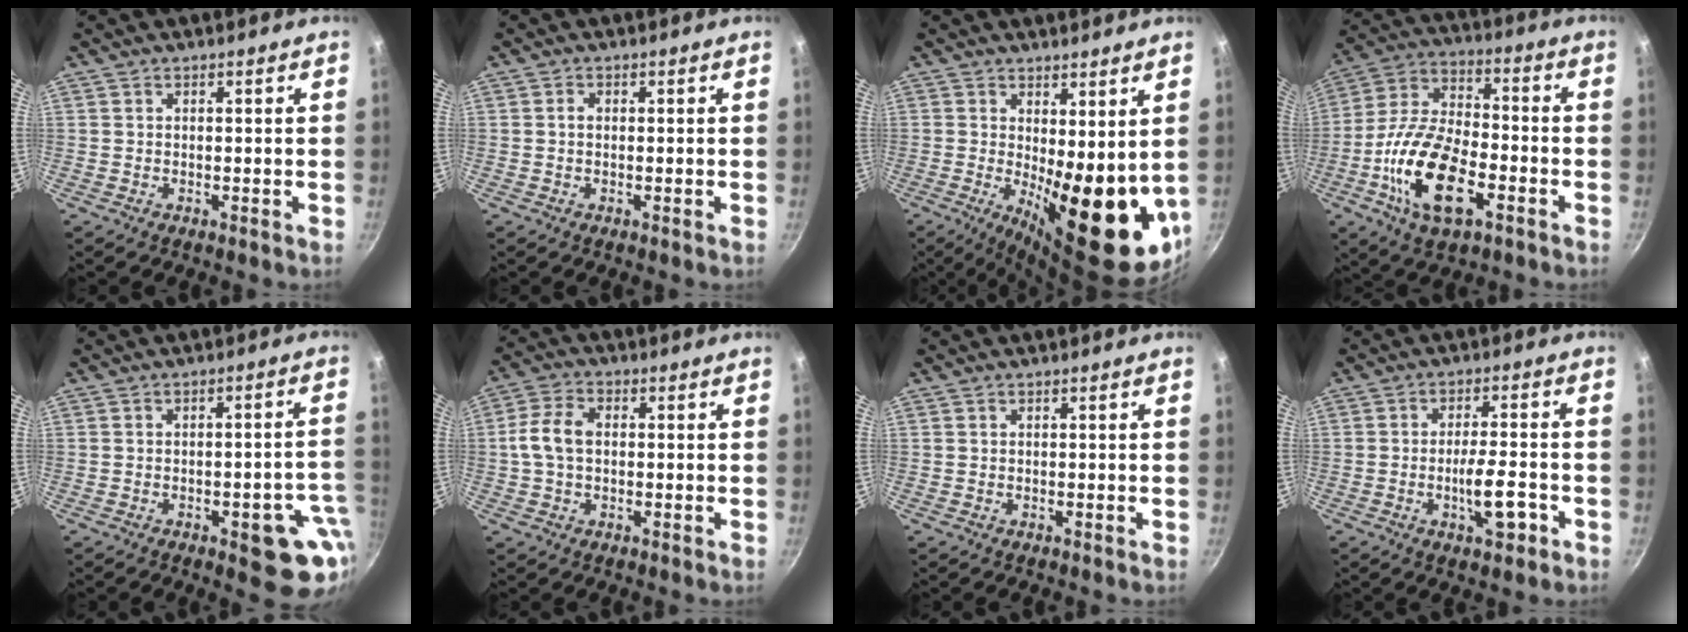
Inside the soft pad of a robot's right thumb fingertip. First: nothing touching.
{"total": 1.2, "force": [0.1, 0.9, 0.8], "torque": [-0.016, 0.005, -0.001]}
{"total": 17.0, "force": [0.3, 6.3, 15.8], "torque": [-0.173, -0.035, 0.021]}
{"total": 18.9, "force": [-6.5, 9.3, 15.1], "torque": [-0.280, 0.030, -0.129]}
{"total": 11.7, "force": [-3.8, 4.8, 10.0], "torque": [-0.066, 0.021, -0.042]}
{"total": 7.1, "force": [0.1, 4.8, 5.3], "torque": [-0.103, 0.021, -0.005]}
{"total": 0.0}
{"total": 7.4, "force": [-2.8, 2.2, 6.5], "torque": [-0.093, 0.018, -0.045]}